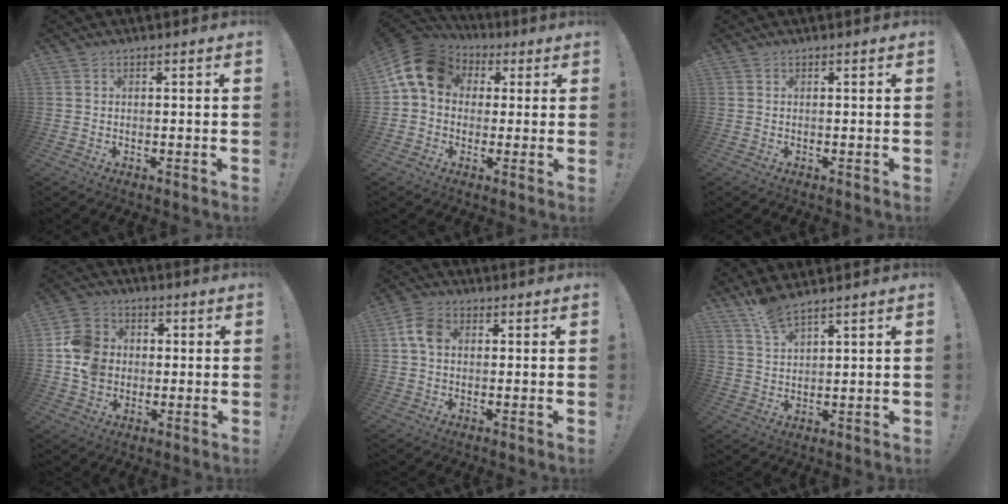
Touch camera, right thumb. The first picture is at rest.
{"total": 13.9, "force": [3.8, 10.4, 8.4], "torque": [-0.143, 0.004, 0.078]}
{"total": 0.0}
{"total": 11.8, "force": [-0.4, 10.7, 4.9], "torque": [-0.063, 0.016, 0.001]}
{"total": 6.9, "force": [0.8, 4.7, 5.0], "torque": [-0.104, 0.013, 0.018]}
{"total": 6.0, "force": [5.1, 0.9, 3.1], "torque": [-0.058, -0.030, 0.093]}